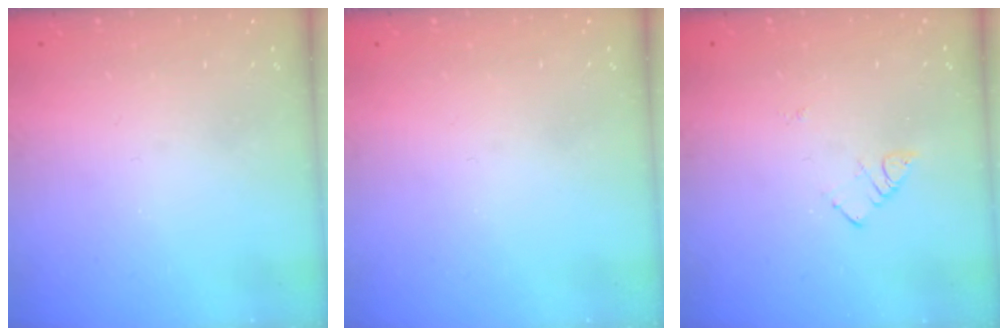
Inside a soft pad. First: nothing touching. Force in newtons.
{"total": 0.0}
{"total": 3.8, "press": 3.8, "slide": 0.4}